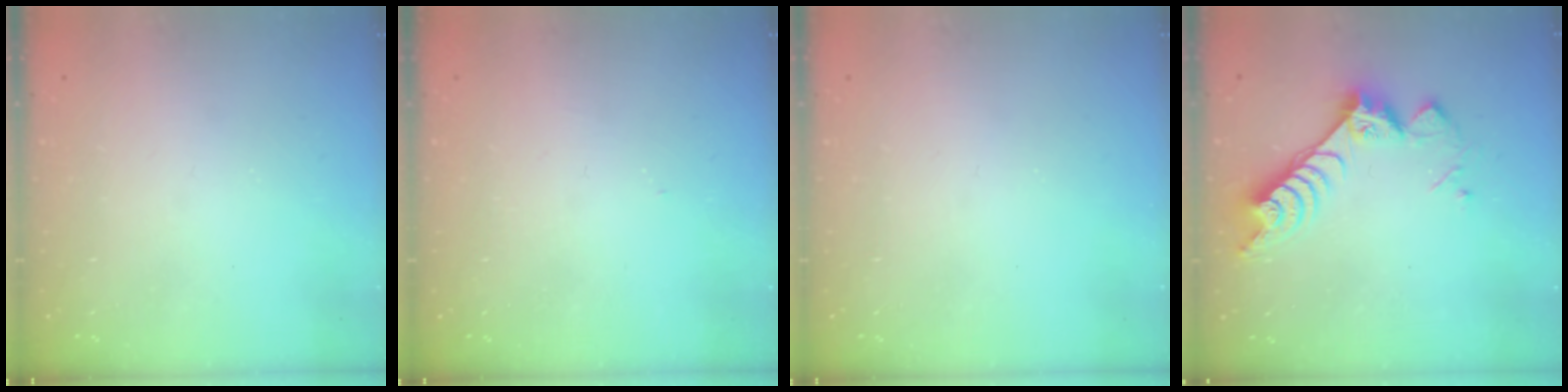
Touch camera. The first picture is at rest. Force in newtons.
{"total": 3.3, "press": 3.3, "slide": 0.4}
{"total": 0.0}
{"total": 10.1, "press": 10.0, "slide": 1.0}